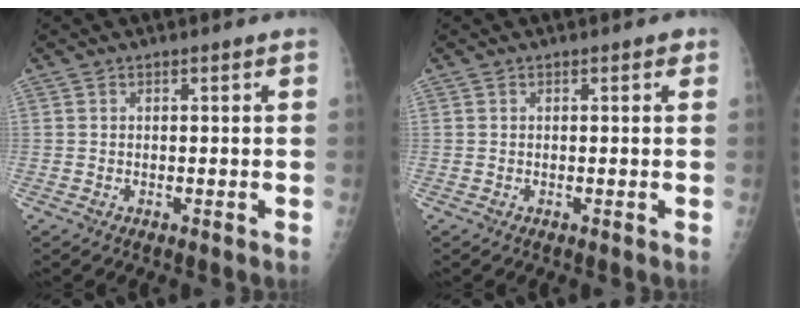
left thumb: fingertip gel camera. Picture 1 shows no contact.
{"total": 0.5, "force": [0.2, 0.3, 0.4], "torque": [0.002, 0.002, -0.002]}